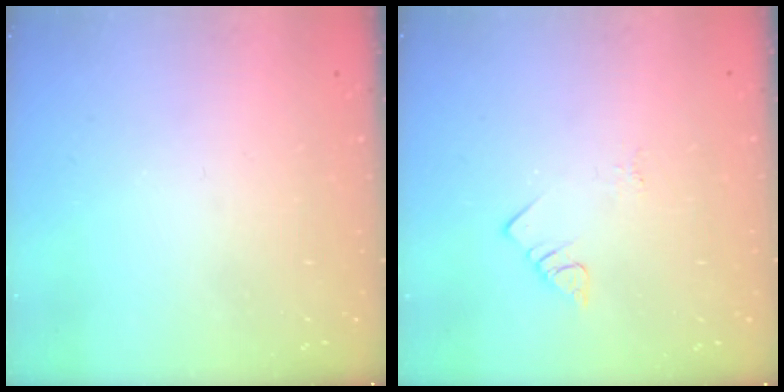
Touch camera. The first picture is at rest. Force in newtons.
{"total": 2.8, "press": 2.8, "slide": 0.4}